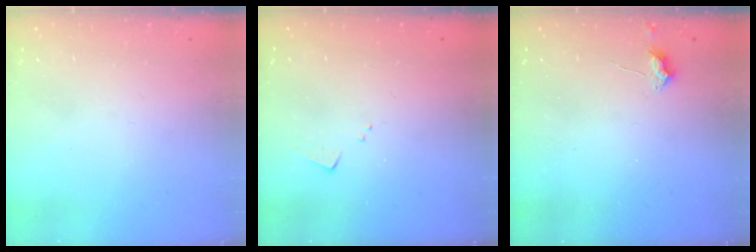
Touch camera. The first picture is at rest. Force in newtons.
{"total": 4.5, "press": 4.5, "slide": 0.5}
{"total": 3.0, "press": 2.9, "slide": 0.5}